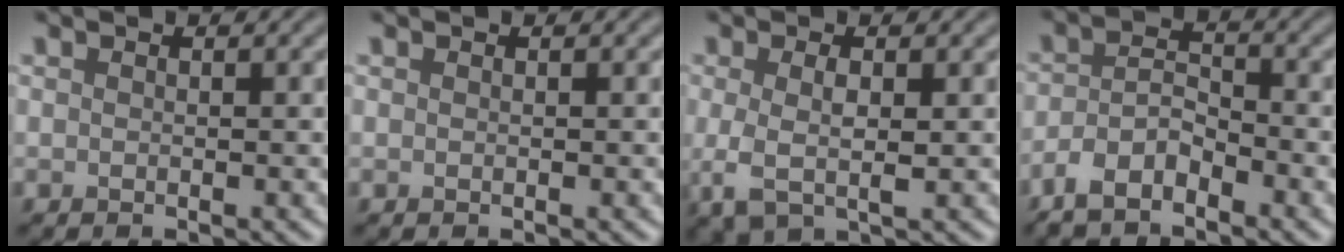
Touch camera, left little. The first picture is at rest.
{"total": 0.0}
{"total": 3.2, "force": [-0.2, 1.3, 2.9], "torque": [-0.070, -0.008, -0.003]}
{"total": 3.7, "force": [-2.7, 1.4, 2.2], "torque": [-0.046, 0.001, -0.060]}